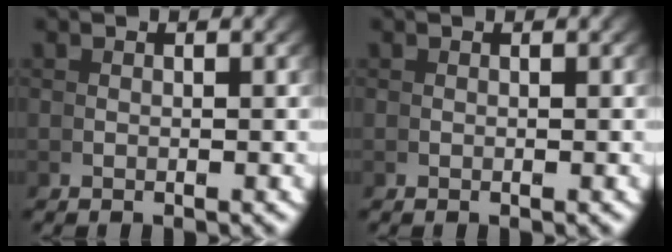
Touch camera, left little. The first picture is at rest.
{"total": 0.0}